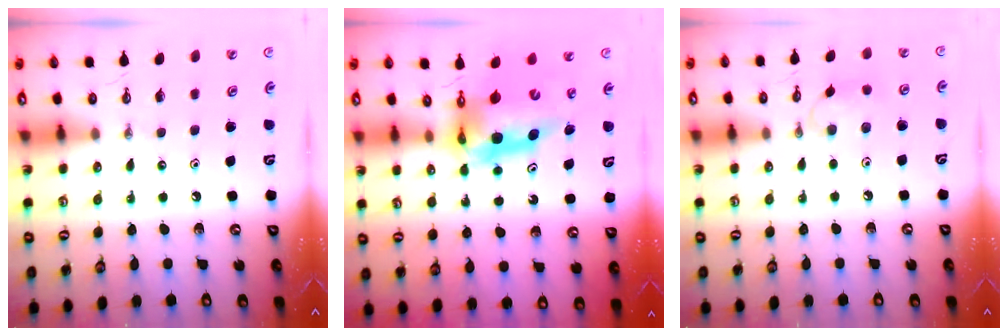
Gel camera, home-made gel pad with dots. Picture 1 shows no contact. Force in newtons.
{"total": 12.2, "press": 12.2, "slide": 1.1}
{"total": 7.4, "press": 7.3, "slide": 0.5}